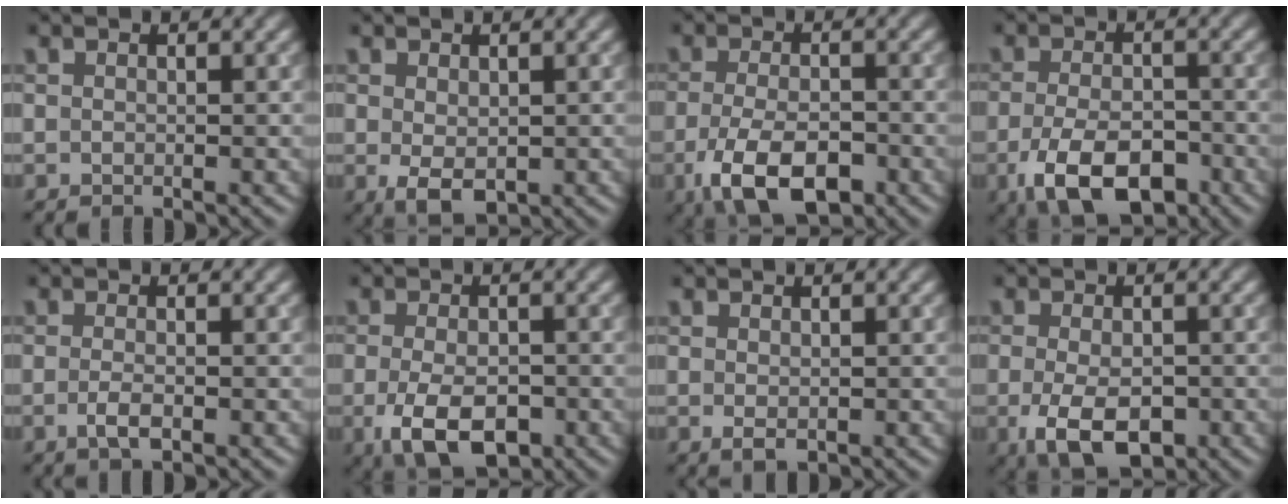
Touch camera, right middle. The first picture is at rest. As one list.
[{"total": 2.9, "force": [-0.4, 1.7, 2.3], "torque": [-0.047, -0.008, -0.001]}, {"total": 7.0, "force": [-3.2, 3.3, 5.3], "torque": [-0.106, -0.014, -0.058]}, {"total": 7.6, "force": [-3.6, 3.8, 5.5], "torque": [-0.108, -0.015, -0.061]}, {"total": 1.8, "force": [-0.7, 0.5, 1.6], "torque": [-0.033, -0.004, -0.016]}, {"total": 6.2, "force": [-2.4, 3.1, 4.8], "torque": [-0.093, -0.013, -0.039]}, {"total": 1.1, "force": [-0.2, 0.7, 0.9], "torque": [-0.016, -0.004, 0.000]}, {"total": 5.8, "force": [-2.0, 3.1, 4.6], "torque": [-0.088, -0.013, -0.031]}]